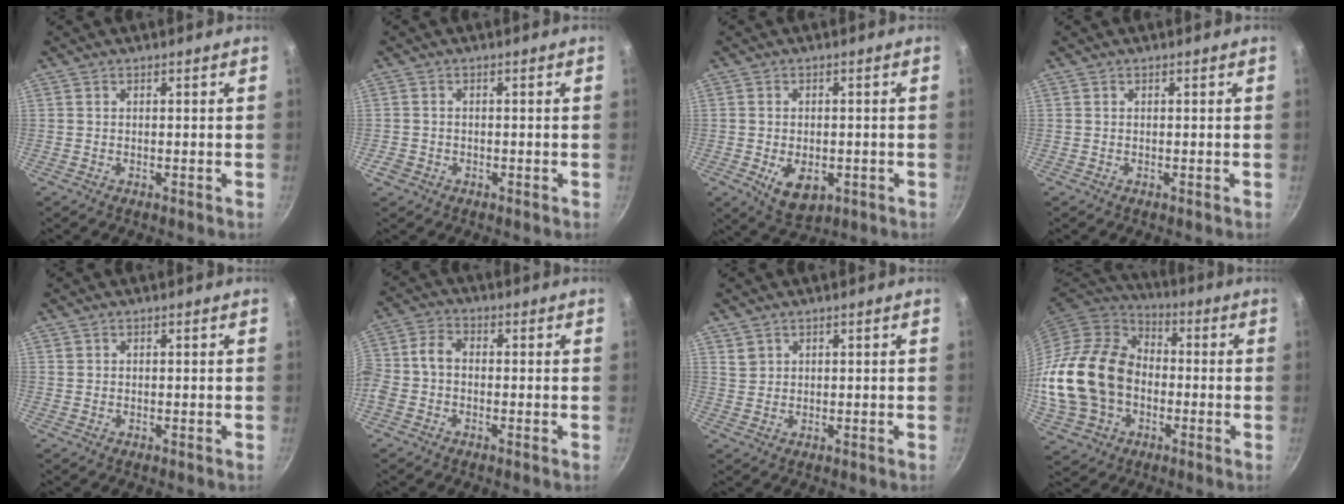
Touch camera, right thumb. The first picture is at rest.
{"total": 2.2, "force": [-0.9, 1.8, 0.8], "torque": [-0.013, 0.006, -0.014]}
{"total": 7.2, "force": [-1.8, 4.6, 5.2], "torque": [-0.068, -0.006, -0.017]}
{"total": 0.0}
{"total": 0.0}
{"total": 5.9, "force": [-1.4, 4.1, 4.0], "torque": [-0.088, 0.029, -0.042]}
{"total": 2.0, "force": [1.2, 1.6, 0.5], "torque": [0.005, 0.006, 0.025]}
{"total": 22.6, "force": [-2.7, 17.1, 14.6], "torque": [-0.271, 0.040, -0.042]}